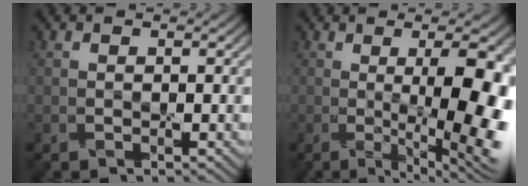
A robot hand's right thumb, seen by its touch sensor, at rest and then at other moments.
{"total": 15.1, "force": [-0.6, 4.7, 14.4], "torque": [-0.163, 0.000, -0.007]}